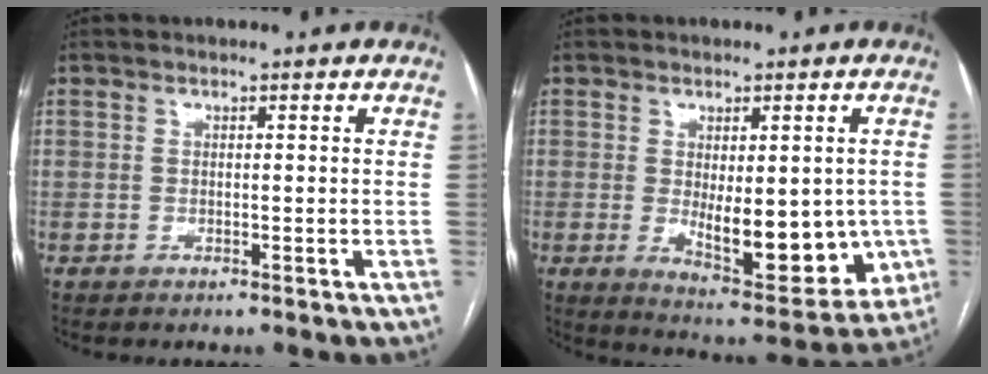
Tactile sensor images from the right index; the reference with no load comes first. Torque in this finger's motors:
{"motor_torque": [1.83, 0.31, 0.42, 0.07]}